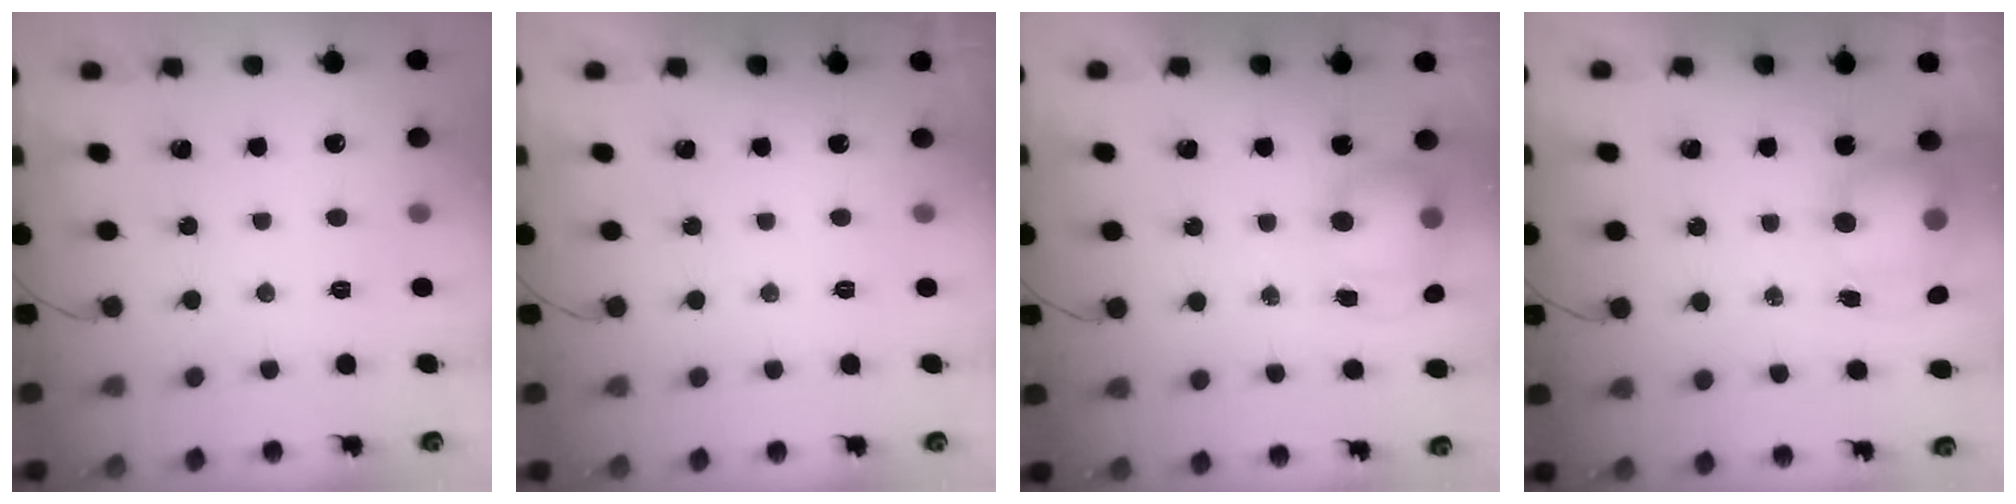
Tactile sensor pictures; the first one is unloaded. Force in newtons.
{"total": 0.0}
{"total": 8.7, "press": 8.3, "slide": 2.5}
{"total": 10.7, "press": 8.7, "slide": 6.3}